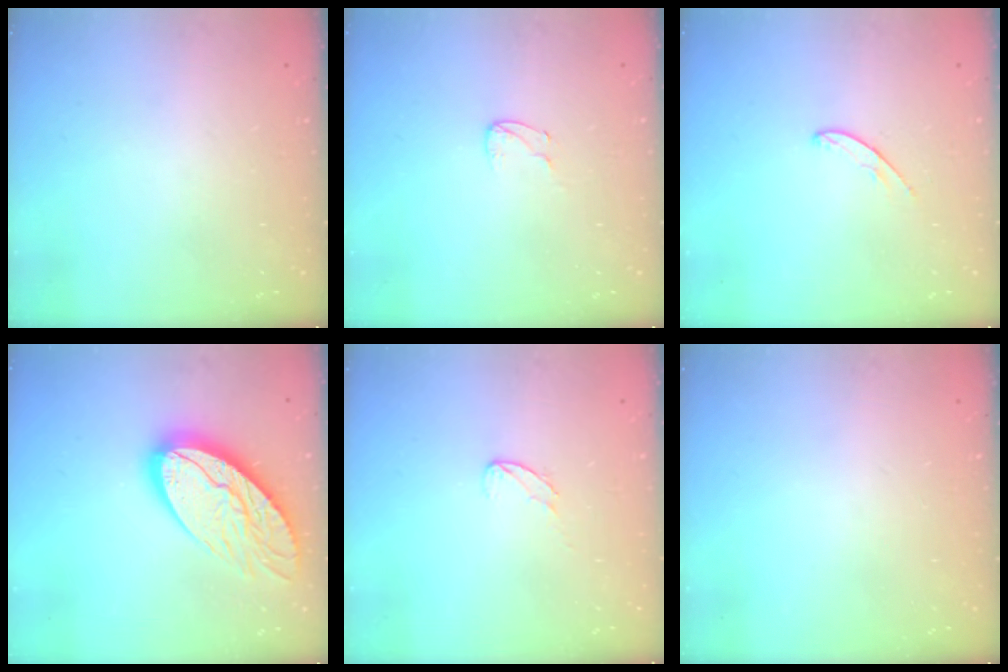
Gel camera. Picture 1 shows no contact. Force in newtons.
{"total": 4.2, "press": 4.2, "slide": 0.4}
{"total": 5.0, "press": 4.9, "slide": 0.4}
{"total": 18.6, "press": 18.6, "slide": 1.6}
{"total": 3.8, "press": 3.8, "slide": 0.3}
{"total": 0.0}